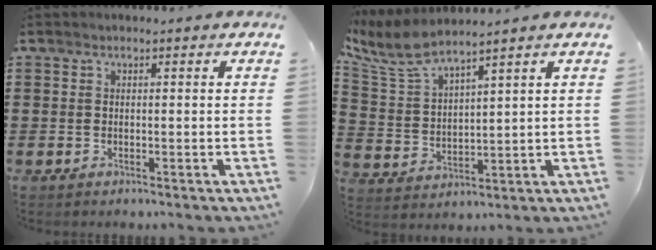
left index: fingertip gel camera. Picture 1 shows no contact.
{"total": 6.6, "force": [5.9, 0.6, 3.0], "torque": [-0.083, -0.030, 0.104]}